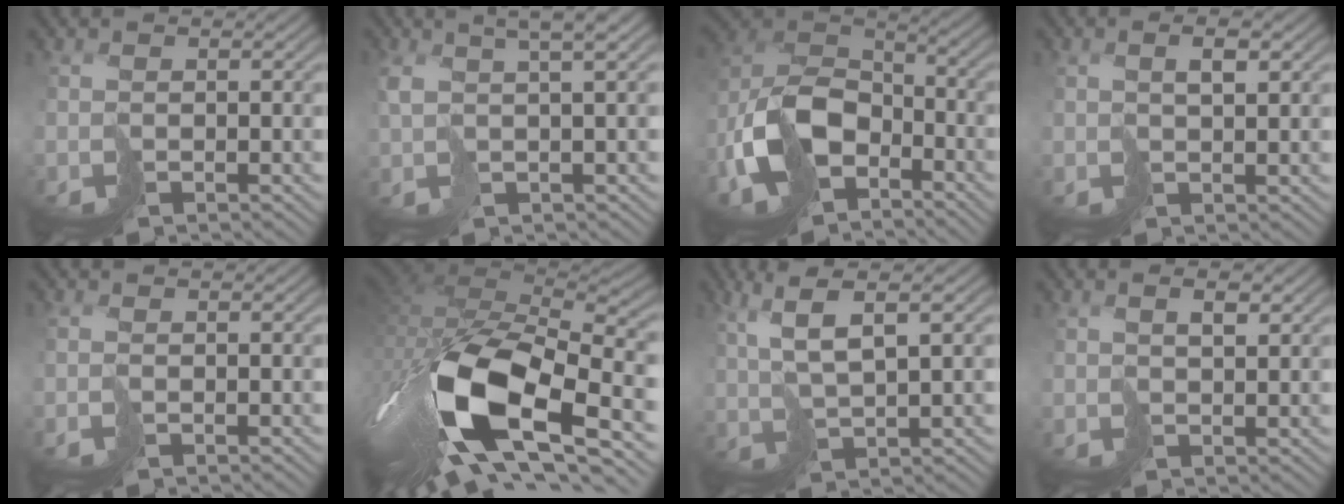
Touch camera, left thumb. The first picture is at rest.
{"total": 5.3, "force": [2.3, 1.3, 4.7], "torque": [-0.076, 0.013, 0.037]}
{"total": 12.7, "force": [-5.9, 8.0, 7.9], "torque": [-0.194, -0.020, -0.127]}
{"total": 2.4, "force": [1.2, 0.5, 2.0], "torque": [-0.035, 0.006, 0.025]}
{"total": 1.0, "force": [-0.3, 0.3, 0.9], "torque": [-0.023, 0.000, -0.010]}
{"total": 18.7, "force": [-5.0, 9.0, 15.6], "torque": [-0.345, -0.029, -0.081]}
{"total": 7.3, "force": [3.9, 1.7, 5.9], "torque": [-0.123, 0.020, 0.081]}
{"total": 2.2, "force": [1.5, 0.5, 1.5], "torque": [-0.025, 0.004, 0.031]}